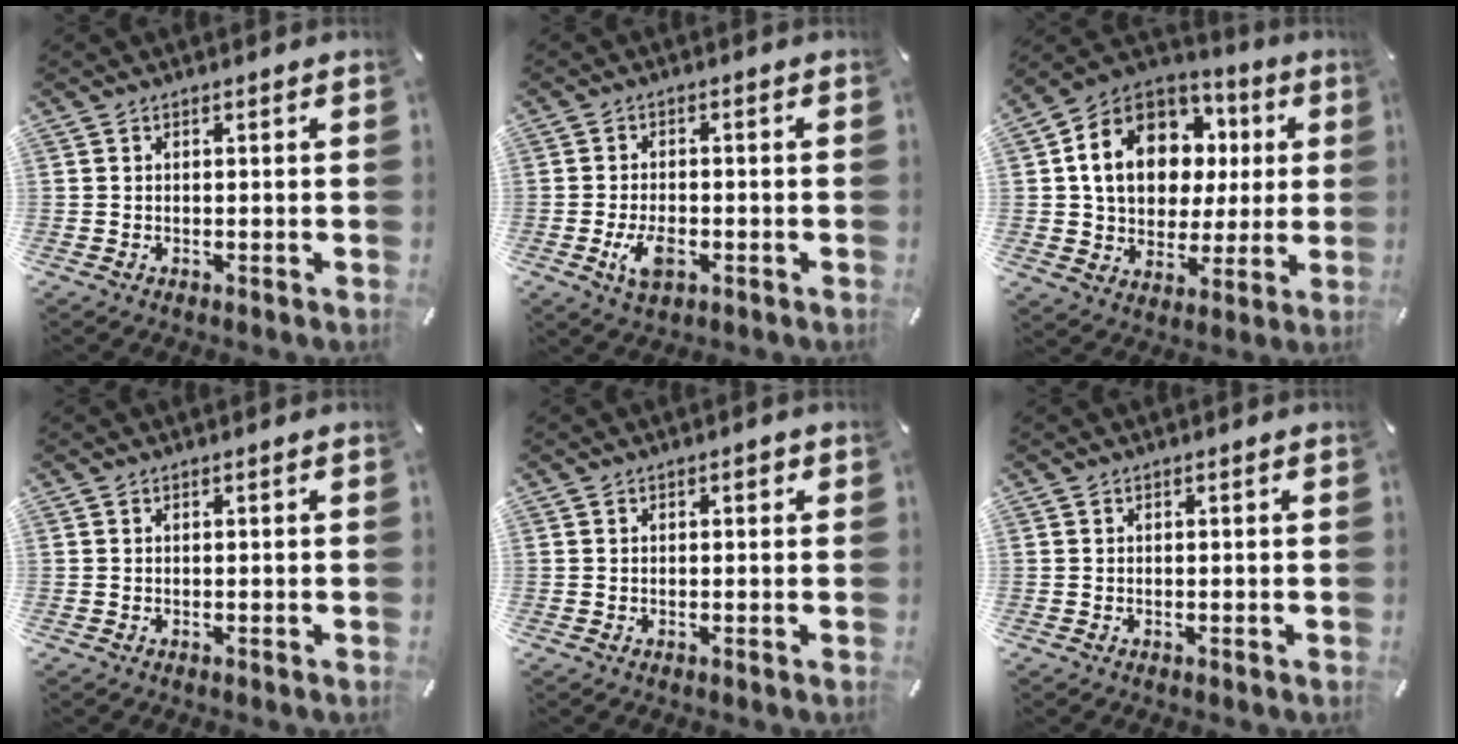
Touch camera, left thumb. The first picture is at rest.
{"total": 5.8, "force": [-2.0, 3.3, 4.3], "torque": [-0.087, 0.000, -0.039]}
{"total": 15.4, "force": [3.5, 12.5, 8.2], "torque": [-0.159, -0.011, 0.071]}
{"total": 0.0}
{"total": 1.2, "force": [0.2, 0.7, 0.9], "torque": [-0.010, 0.003, 0.000]}
{"total": 0.0}